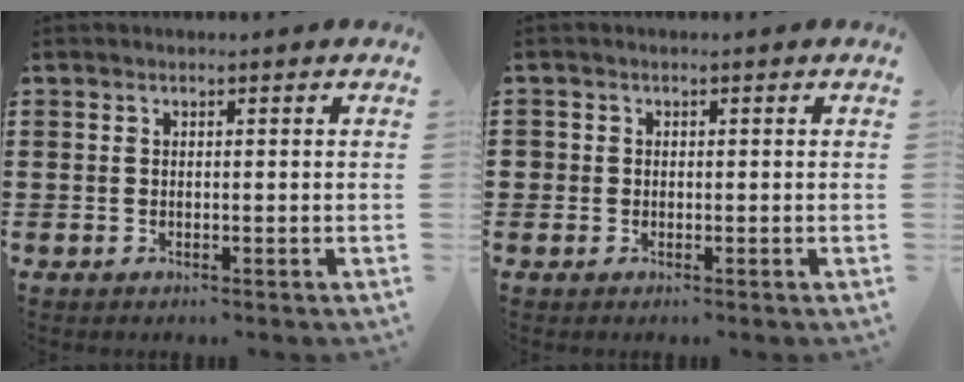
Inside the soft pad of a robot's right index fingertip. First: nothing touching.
{"total": 0.9, "force": [-0.1, 0.8, 0.2], "torque": [-0.005, 0.004, -0.002]}